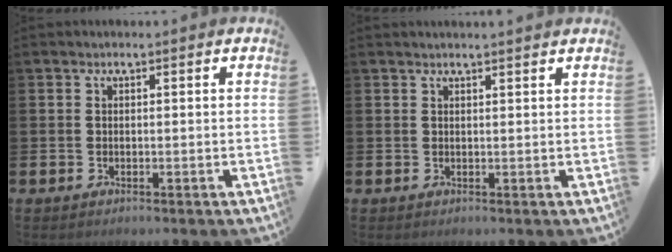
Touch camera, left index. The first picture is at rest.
{"total": 0.9, "force": [0.9, -0.1, 0.2], "torque": [-0.001, -0.002, 0.016]}